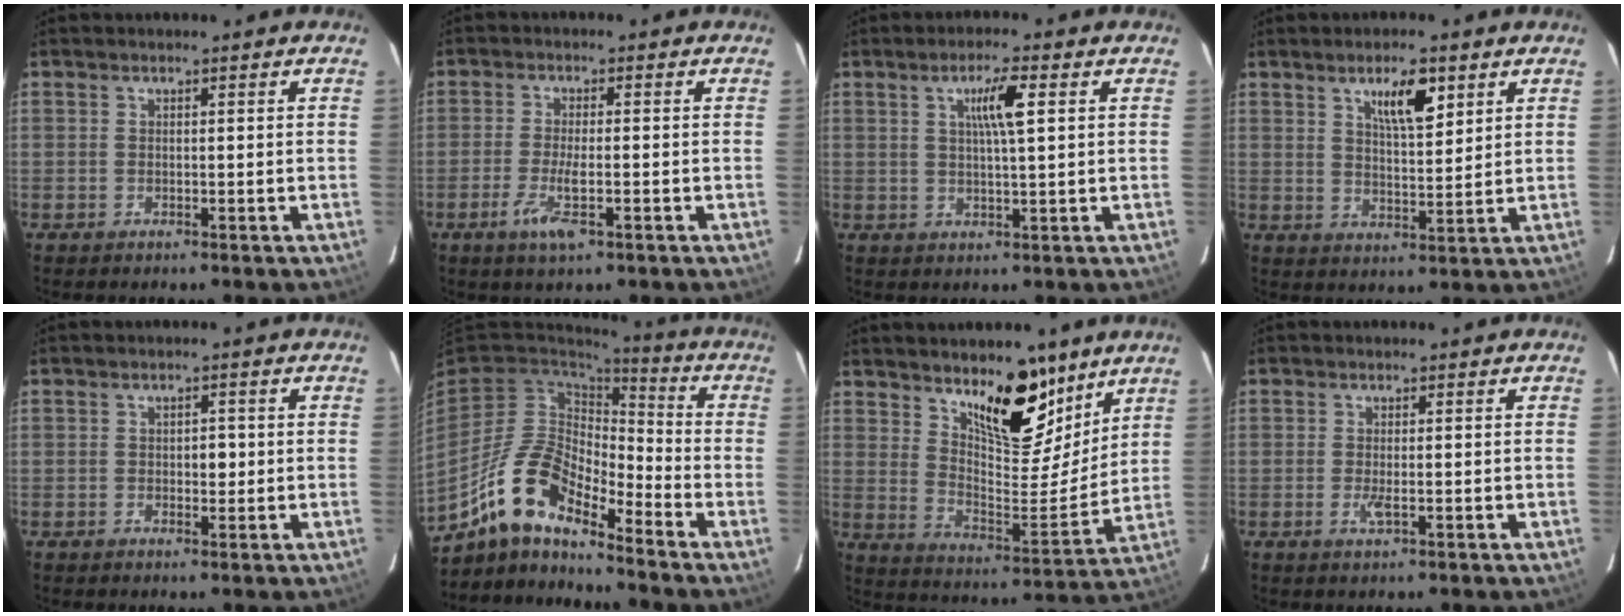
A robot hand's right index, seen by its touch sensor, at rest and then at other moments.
{"total": 4.6, "force": [-2.2, 0.8, 4.0], "torque": [-0.085, -0.007, -0.038]}
{"total": 5.1, "force": [1.6, 0.0, 4.8], "torque": [-0.085, 0.003, 0.027]}
{"total": 6.5, "force": [3.6, 1.5, 5.2], "torque": [-0.090, 0.000, 0.062]}
{"total": 1.9, "force": [-0.1, 1.1, 1.5], "torque": [-0.020, 0.002, 0.000]}
{"total": 11.4, "force": [-9.2, 3.4, 5.9], "torque": [-0.123, 0.029, -0.172]}
{"total": 13.7, "force": [9.2, 4.7, 8.9], "torque": [-0.127, -0.022, 0.160]}
{"total": 1.4, "force": [-0.4, 0.1, 1.3], "torque": [-0.028, -0.005, -0.008]}